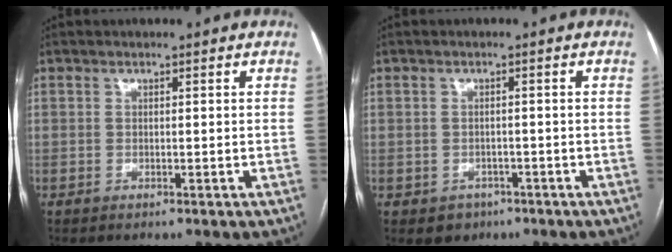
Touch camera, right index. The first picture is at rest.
{"total": 3.1, "force": [-1.5, 2.7, 0.5], "torque": [-0.001, 0.008, -0.012]}